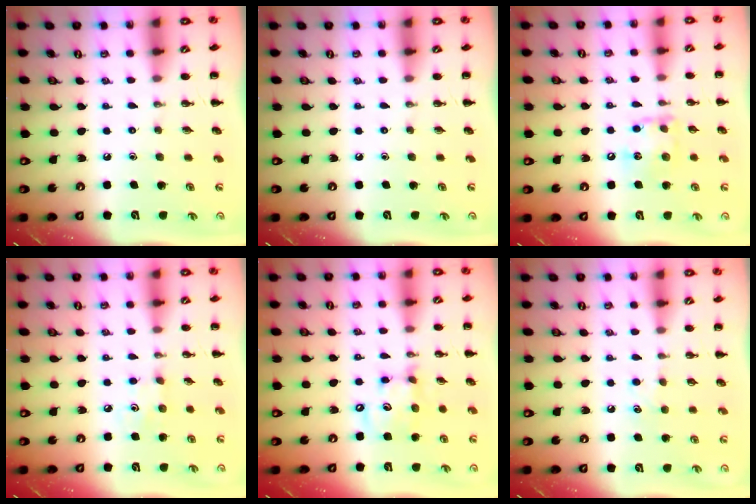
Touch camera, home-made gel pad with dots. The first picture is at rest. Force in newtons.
{"total": 0.0}
{"total": 10.1, "press": 10.1, "slide": 0.8}
{"total": 4.1, "press": 4.0, "slide": 0.9}
{"total": 8.8, "press": 8.7, "slide": 1.2}
{"total": 4.9, "press": 4.7, "slide": 1.4}